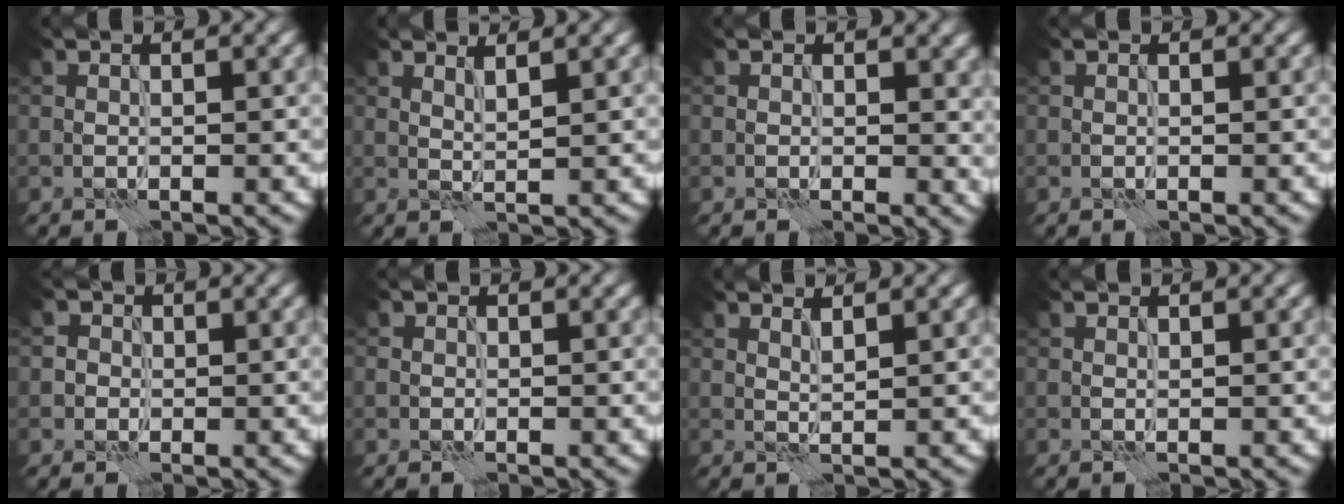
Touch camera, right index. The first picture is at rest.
{"total": 1.3, "force": [0.8, 0.3, 0.9], "torque": [-0.014, -0.003, 0.016]}
{"total": 2.0, "force": [0.8, 1.2, 1.4], "torque": [-0.008, -0.001, 0.015]}
{"total": 0.0}
{"total": 1.4, "force": [0.0, 1.4, 0.0], "torque": [0.001, 0.002, -0.004]}
{"total": 0.6, "force": [0.1, 0.6, -0.1], "torque": [0.005, -0.001, 0.004]}
{"total": 0.9, "force": [0.7, 0.2, 0.5], "torque": [-0.012, -0.003, 0.012]}
{"total": 0.0}